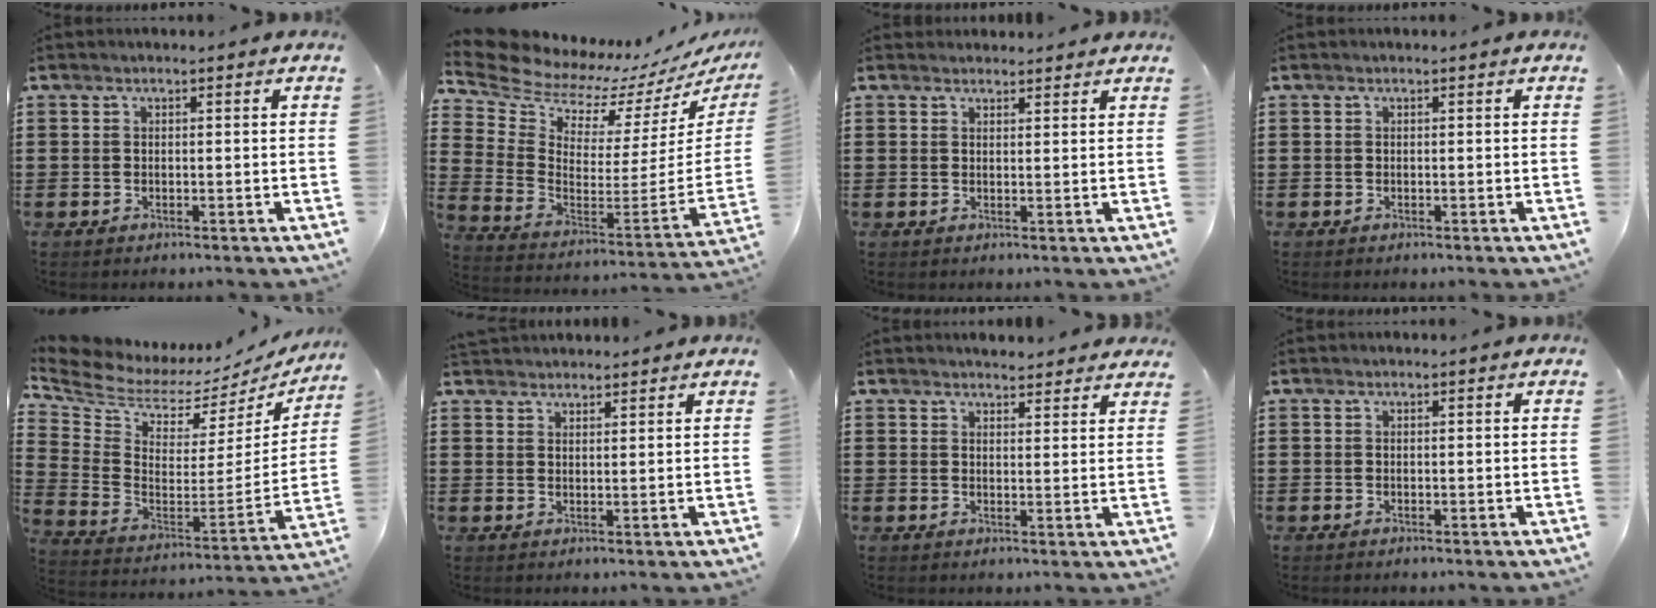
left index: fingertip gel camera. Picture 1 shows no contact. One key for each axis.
{"total": 7.6, "fx": 7.2, "fy": 2.2, "fz": 1.3, "tx": -0.075, "ty": -0.074, "tz": 0.125}
{"total": 1.8, "fx": 1.7, "fy": 0.4, "fz": 0.0, "tx": -0.004, "ty": 0.002, "tz": 0.034}
{"total": 0.0}
{"total": 4.6, "fx": 3.9, "fy": 2.2, "fz": 1.0, "tx": -0.055, "ty": -0.052, "tz": 0.062}
{"total": 2.2, "fx": 2.1, "fy": 0.4, "fz": -0.1, "tx": -0.005, "ty": 0.000, "tz": 0.043}
{"total": 3.0, "fx": 3.0, "fy": 0.5, "fz": 0.3, "tx": -0.005, "ty": -0.009, "tz": 0.055}
{"total": 0.0}